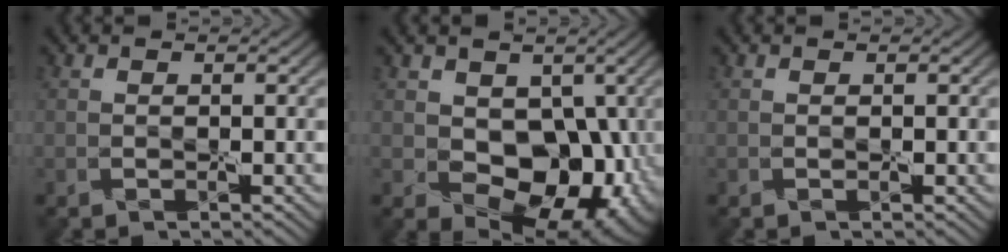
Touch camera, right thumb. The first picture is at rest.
{"total": 10.5, "force": [-0.8, 8.0, 6.9], "torque": [-0.059, -0.019, -0.005]}
{"total": 0.0}